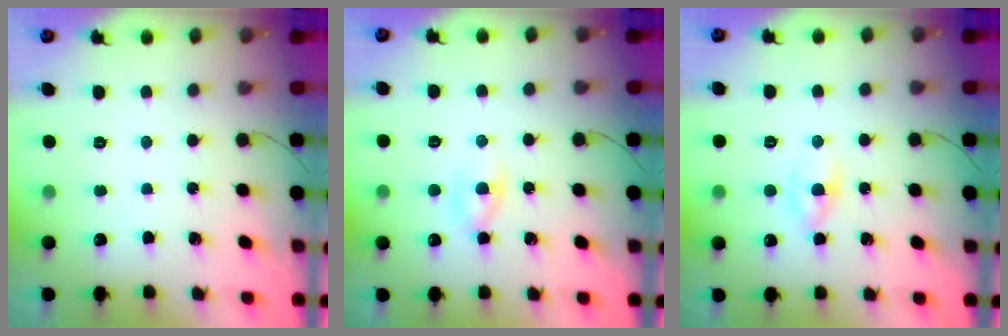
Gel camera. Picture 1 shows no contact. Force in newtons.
{"total": 4.1, "press": 3.8, "slide": 1.4}
{"total": 1.8, "press": 1.5, "slide": 1.0}